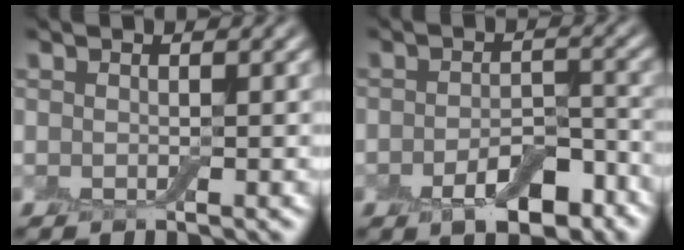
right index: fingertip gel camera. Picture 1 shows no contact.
{"total": 5.3, "force": [-2.7, 2.7, 3.7], "torque": [-0.054, 0.000, -0.042]}